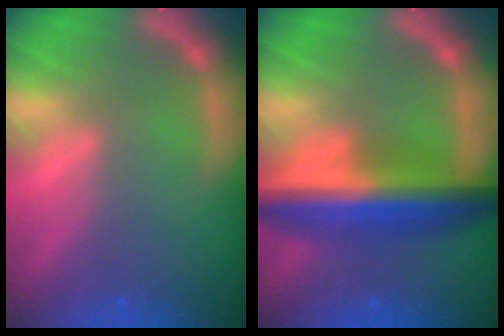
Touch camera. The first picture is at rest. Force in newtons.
{"total": 9.5}